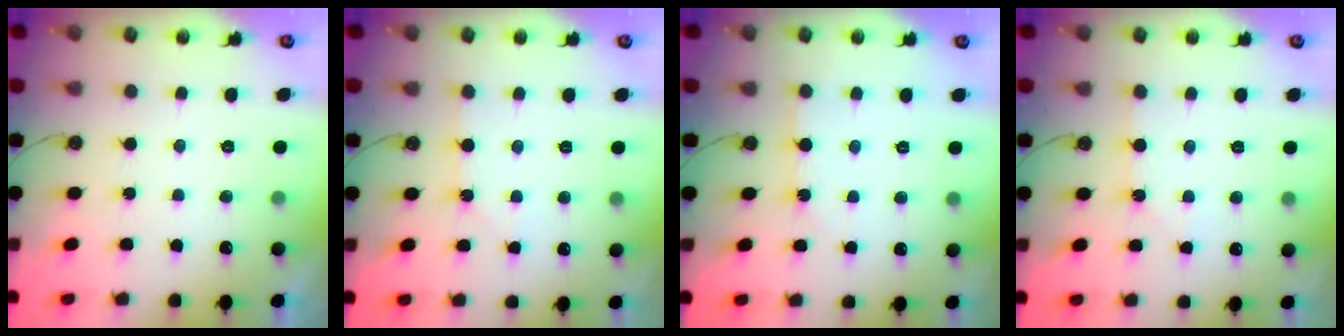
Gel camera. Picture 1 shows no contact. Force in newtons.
{"total": 1.5, "press": 1.5, "slide": 0.2}
{"total": 3.5, "press": 3.5, "slide": 0.2}
{"total": 1.5, "press": 1.5, "slide": 0.2}